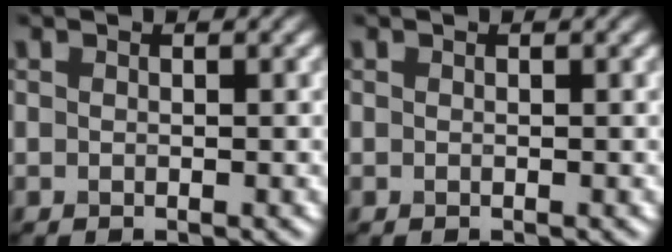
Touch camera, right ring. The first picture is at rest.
{"total": 0.0}